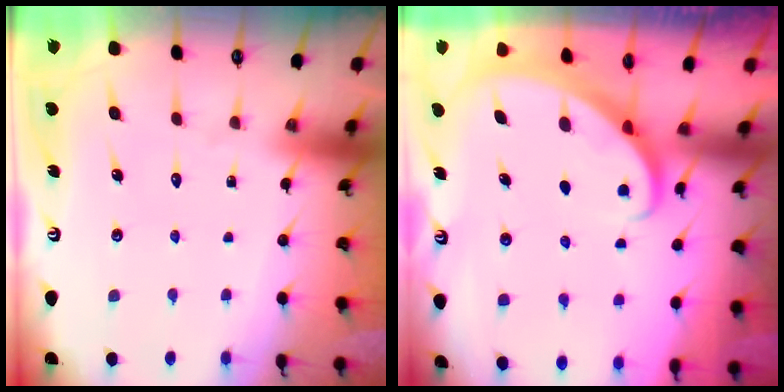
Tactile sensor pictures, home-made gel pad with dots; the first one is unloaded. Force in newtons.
{"total": 2.6, "press": 2.6, "slide": 0.3}